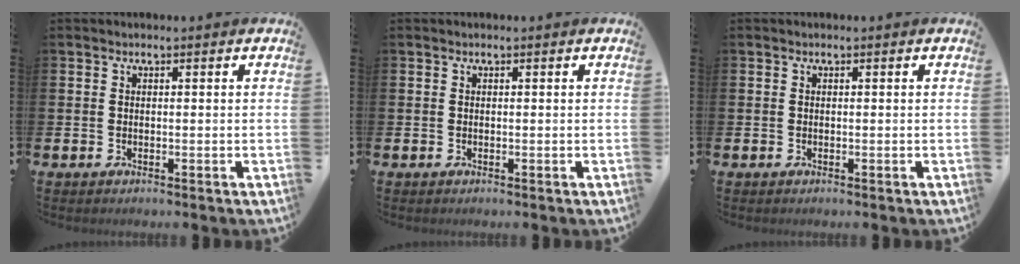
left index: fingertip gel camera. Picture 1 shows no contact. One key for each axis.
{"total": 0.0}
{"total": 0.0}